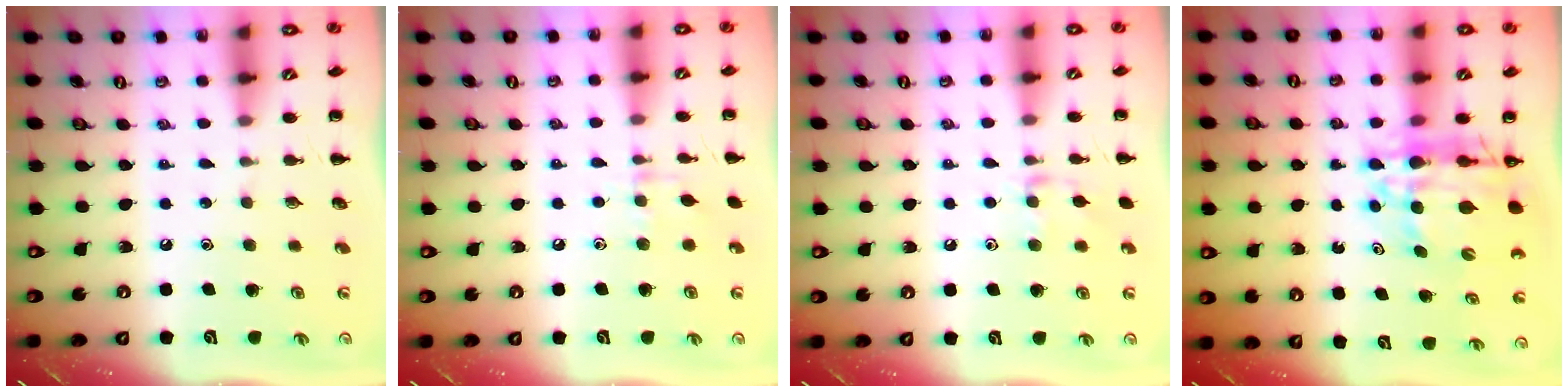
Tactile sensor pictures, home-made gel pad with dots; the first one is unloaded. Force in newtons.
{"total": 5.6, "press": 5.3, "slide": 1.8}
{"total": 7.8, "press": 7.7, "slide": 1.2}
{"total": 13.8, "press": 13.2, "slide": 4.0}